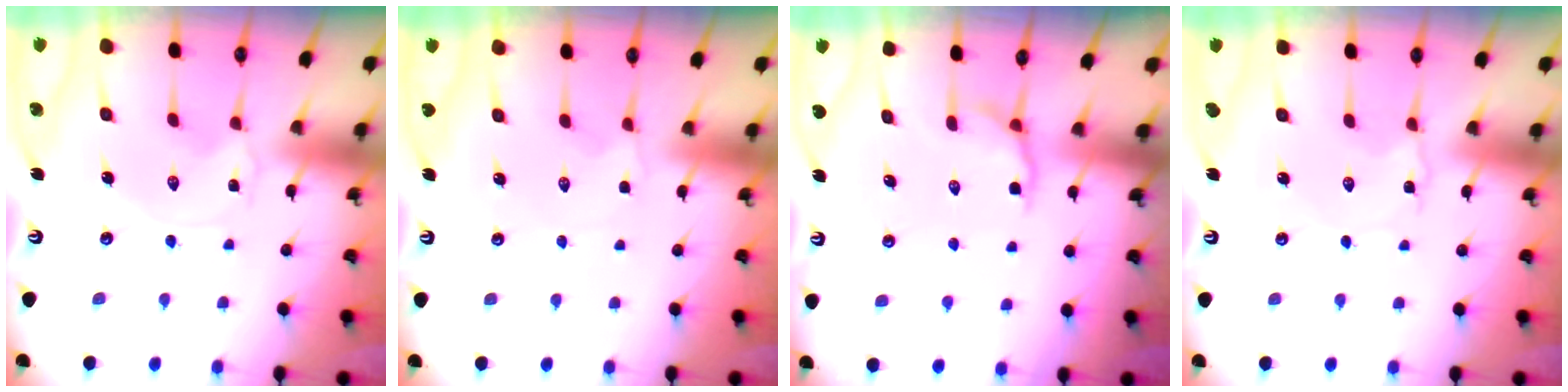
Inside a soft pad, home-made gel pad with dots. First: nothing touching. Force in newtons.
{"total": 1.7, "press": 1.6, "slide": 0.5}
{"total": 5.1, "press": 4.7, "slide": 1.9}
{"total": 4.6, "press": 4.5, "slide": 0.6}